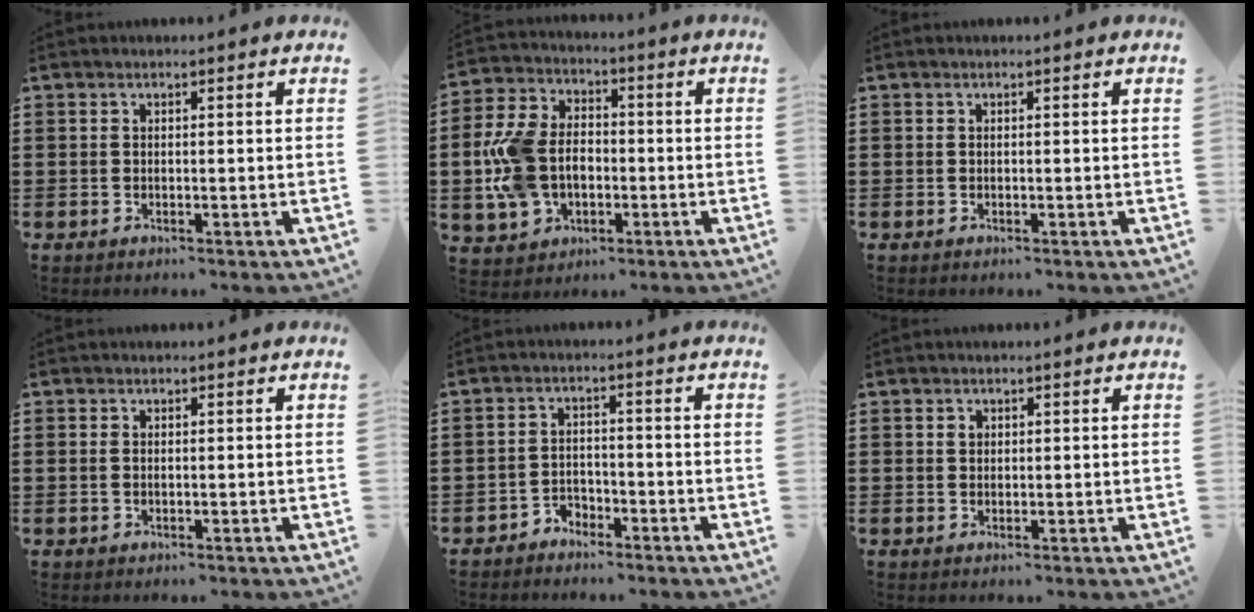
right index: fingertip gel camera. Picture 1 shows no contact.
{"total": 10.2, "force": [-0.9, 7.5, 6.9], "torque": [-0.189, 0.011, -0.024]}
{"total": 0.0}
{"total": 1.0, "force": [0.1, 0.6, 0.8], "torque": [-0.017, 0.005, 0.000]}
{"total": 2.6, "force": [-2.4, 1.0, -0.1], "torque": [-0.007, 0.005, -0.052]}
{"total": 1.1, "force": [0.4, 0.9, 0.5], "torque": [-0.011, 0.004, 0.008]}